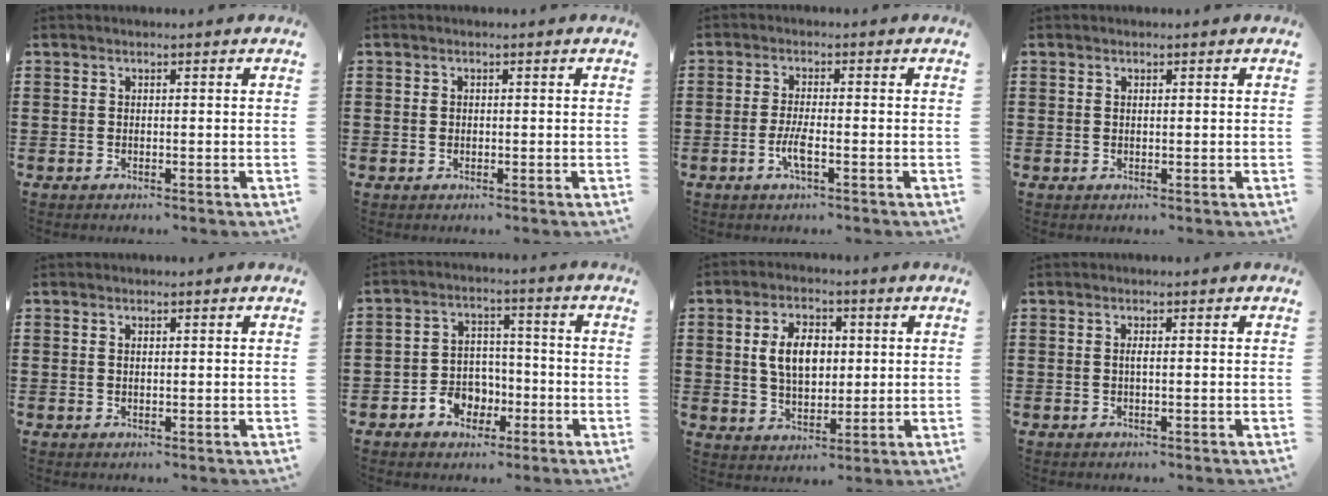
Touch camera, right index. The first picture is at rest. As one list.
[{"total": 0.8, "force": [0.1, 0.6, 0.6], "torque": [-0.015, 0.001, 0.002]}, {"total": 3.5, "force": [-1.3, 0.5, 3.2], "torque": [-0.069, -0.007, -0.027]}, {"total": 0.5, "force": [0.2, 0.3, 0.4], "torque": [-0.009, 0.001, 0.004]}, {"total": 0.8, "force": [0.2, 0.4, 0.6], "torque": [-0.014, 0.002, 0.004]}, {"total": 5.2, "force": [-2.3, 4.4, 1.7], "torque": [-0.039, 0.016, -0.042]}, {"total": 7.3, "force": [1.2, 4.6, 5.6], "torque": [-0.118, 0.006, 0.011]}, {"total": 0.9, "force": [0.0, 0.2, 0.9], "torque": [-0.018, -0.001, 0.000]}]